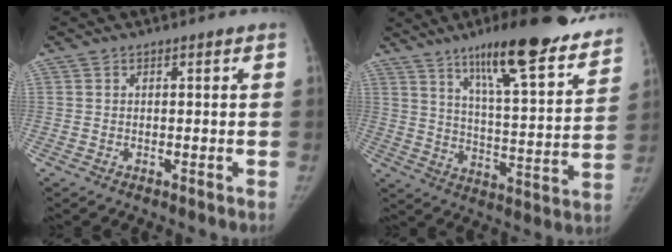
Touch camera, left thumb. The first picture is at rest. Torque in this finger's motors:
{"motor_torque": [1.36, -0.10, 1.31, -1.38, 0.43]}